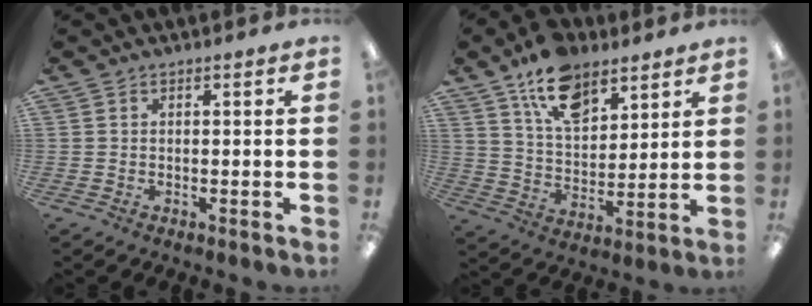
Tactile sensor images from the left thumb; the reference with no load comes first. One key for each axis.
{"total": 13.8, "fx": 9.3, "fy": 7.5, "fz": 6.9, "tx": -0.112, "ty": -0.043, "tz": 0.170}